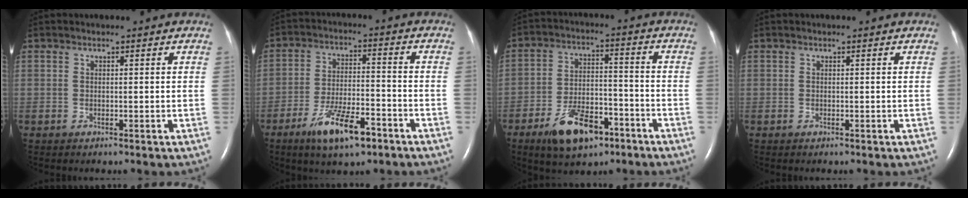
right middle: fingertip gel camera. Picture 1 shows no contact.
{"total": 10.0, "force": [-6.1, 2.6, 7.5], "torque": [-0.142, -0.008, -0.102]}
{"total": 10.9, "force": [-6.7, 4.8, 7.2], "torque": [-0.134, 0.001, -0.110]}
{"total": 0.0}